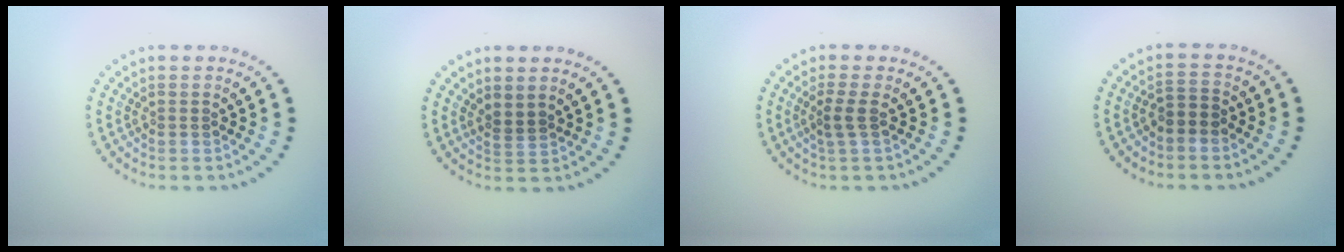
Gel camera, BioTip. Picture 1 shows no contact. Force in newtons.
{"total": 1.1, "press": 0.8, "slide": 0.7}
{"total": 1.6, "press": 1.3, "slide": 0.9}
{"total": 1.9, "press": 1.5, "slide": 1.1}